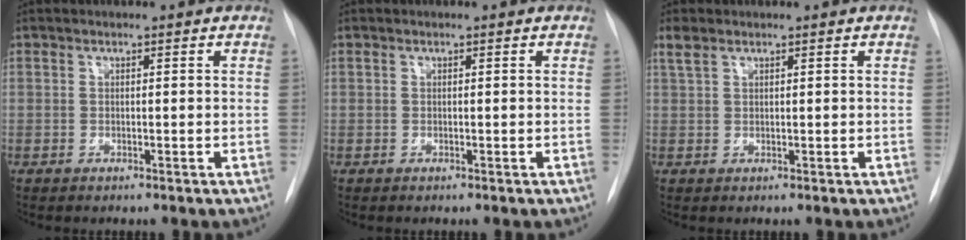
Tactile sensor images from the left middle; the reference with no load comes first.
{"total": 0.0}
{"total": 1.8, "force": [1.3, 0.8, 1.0], "torque": [-0.030, 0.016, 0.032]}